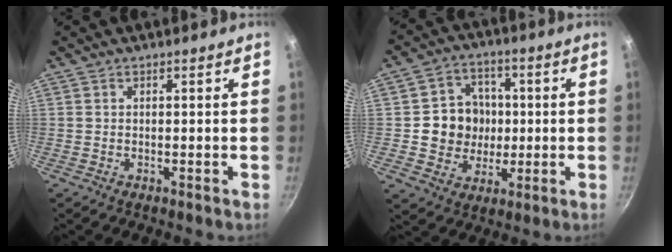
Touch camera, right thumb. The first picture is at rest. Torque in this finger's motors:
{"motor_torque": [1.16, 1.14, 0.97, -0.16, 0.05]}